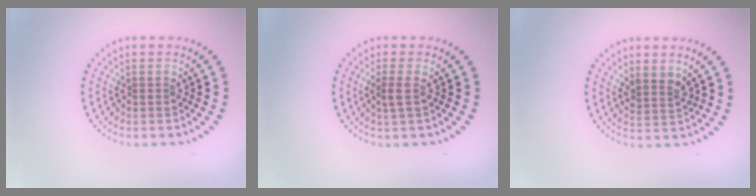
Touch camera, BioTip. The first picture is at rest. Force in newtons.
{"total": 1.3, "press": 1.1, "slide": 0.7}
{"total": 1.9, "press": 1.6, "slide": 1.1}